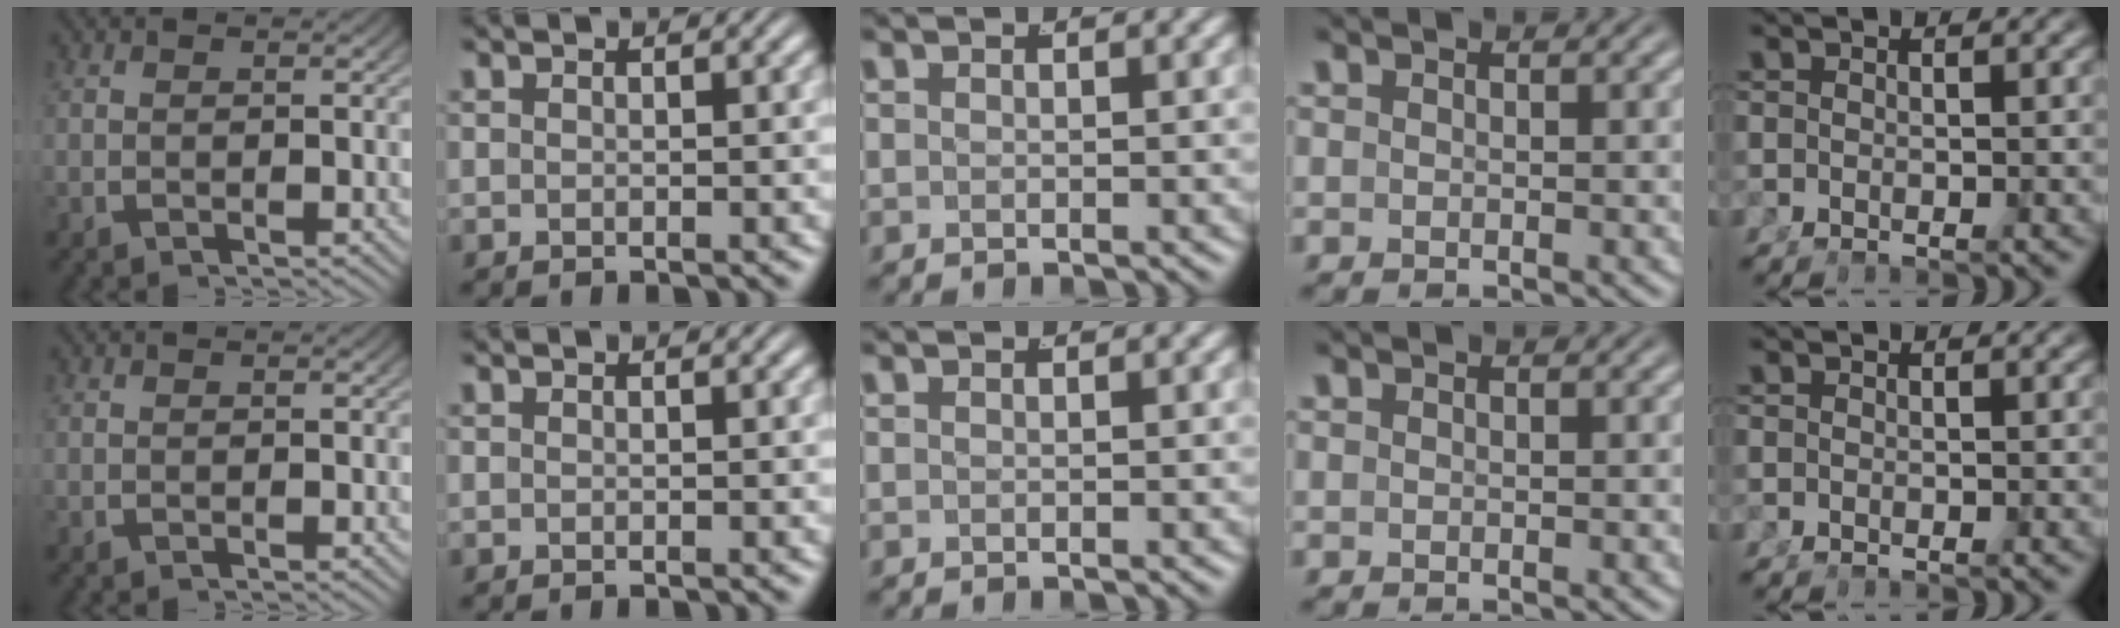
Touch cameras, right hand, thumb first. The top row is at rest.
{}